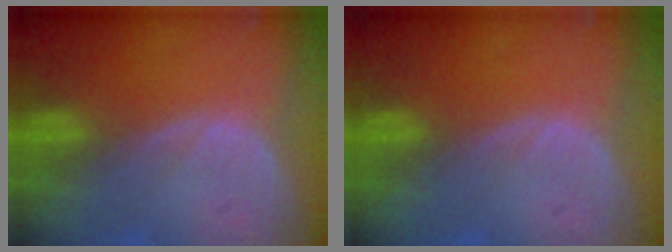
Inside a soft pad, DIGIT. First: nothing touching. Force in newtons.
{"total": 0.0}